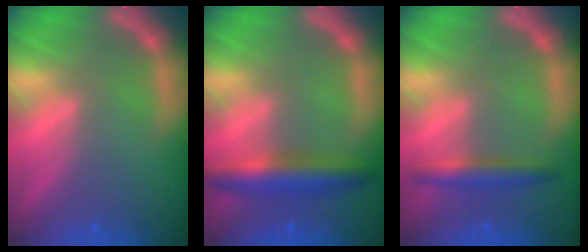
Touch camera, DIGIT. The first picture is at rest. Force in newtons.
{"total": 5.0}
{"total": 3.0}